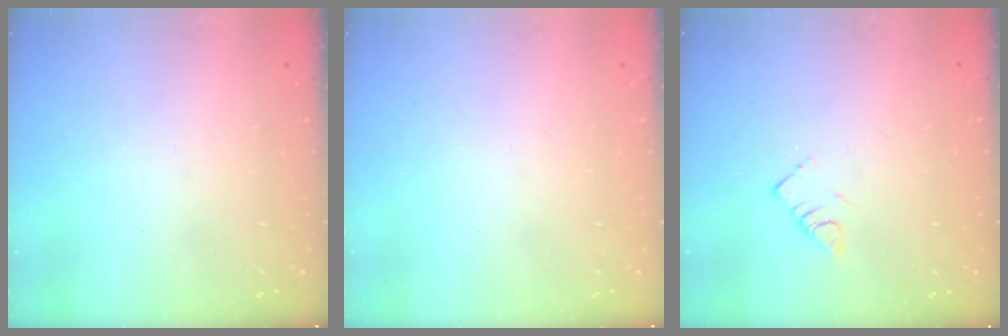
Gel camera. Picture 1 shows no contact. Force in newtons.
{"total": 1.5, "press": 1.5, "slide": 0.1}
{"total": 3.3, "press": 3.3, "slide": 0.5}